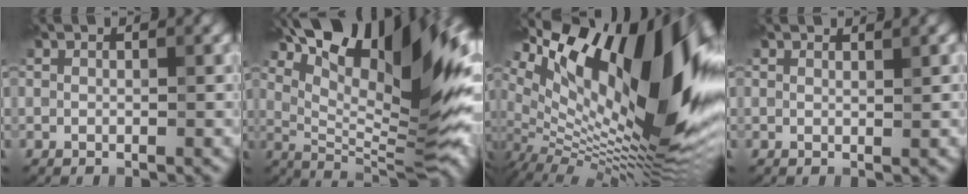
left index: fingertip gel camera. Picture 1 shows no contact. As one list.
[{"total": 17.1, "force": [8.1, 5.8, 13.9], "torque": [-0.215, 0.024, 0.134]}, {"total": 19.9, "force": [6.3, 7.5, 17.3], "torque": [-0.285, 0.046, 0.103]}, {"total": 0.7, "force": [0.7, -0.2, 0.1], "torque": [-0.002, 0.003, 0.012]}]